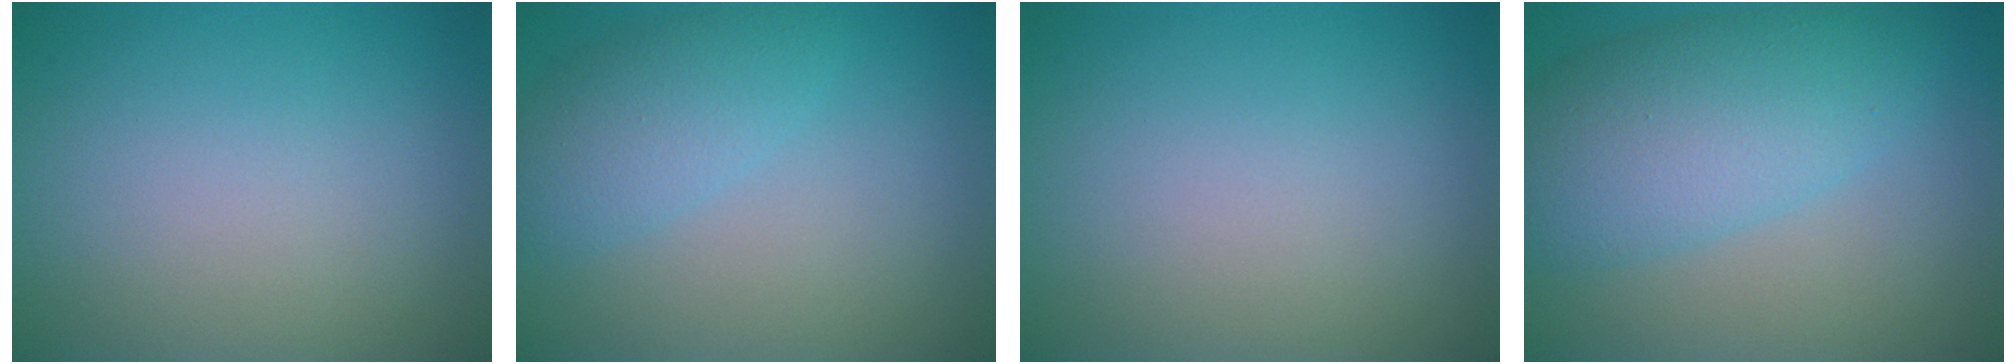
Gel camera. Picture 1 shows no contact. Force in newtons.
{"total": 3.4, "press": 3.4, "slide": 0.2}
{"total": 0.0}
{"total": 7.4, "press": 7.4, "slide": 0.3}